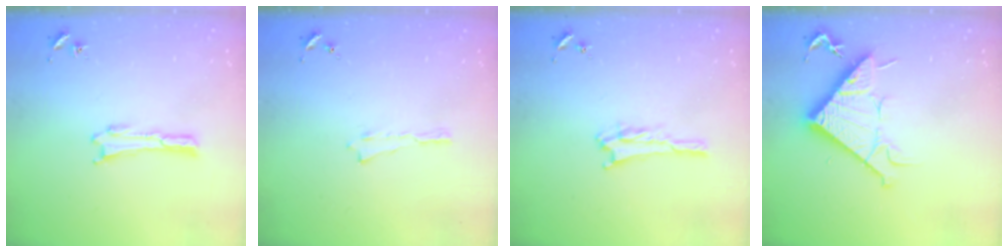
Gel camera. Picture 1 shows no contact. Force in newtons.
{"total": 0.0}
{"total": 2.8, "press": 2.8, "slide": 0.3}
{"total": 10.2, "press": 10.2, "slide": 0.3}